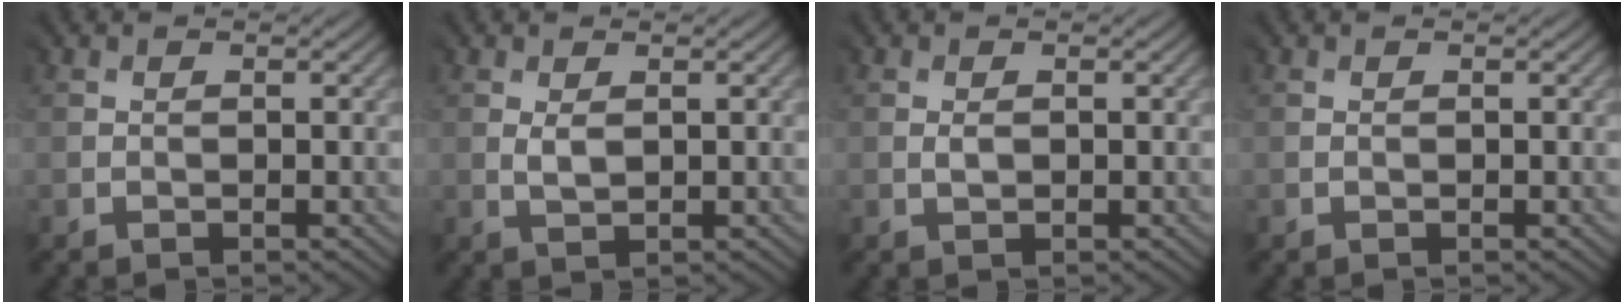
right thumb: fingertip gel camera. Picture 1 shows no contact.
{"total": 1.0, "force": [0.7, 0.4, 0.5], "torque": [-0.017, -0.001, 0.016]}
{"total": 0.5, "force": [0.4, 0.4, 0.1], "torque": [-0.004, -0.002, 0.009]}
{"total": 0.0}